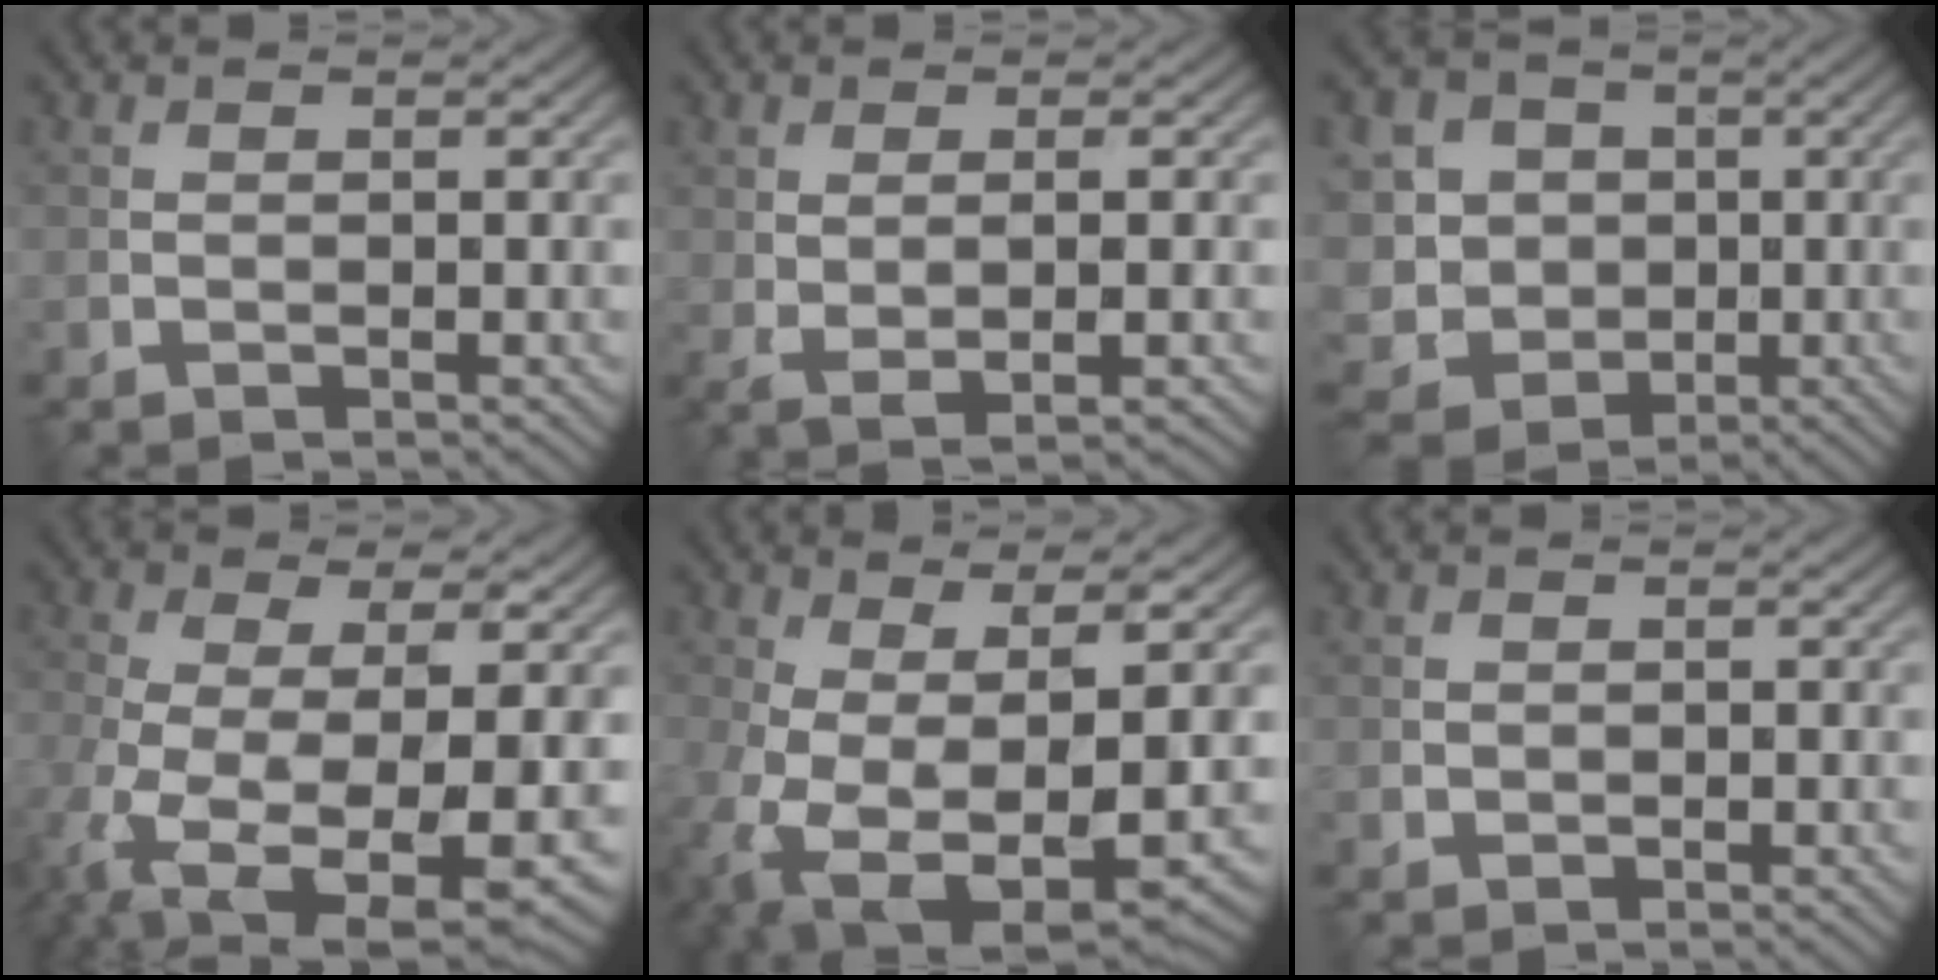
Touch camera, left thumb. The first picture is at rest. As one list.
[{"total": 2.7, "force": [0.2, 0.5, 2.7], "torque": [-0.059, -0.004, 0.006]}, {"total": 9.4, "force": [-1.3, 8.4, 4.0], "torque": [-0.138, -0.001, -0.039]}, {"total": 13.7, "force": [-5.0, 5.9, 11.3], "torque": [-0.244, -0.051, -0.065]}, {"total": 10.4, "force": [-3.1, 4.8, 8.7], "torque": [-0.204, -0.046, -0.036]}, {"total": 0.6, "force": [0.1, 0.6, 0.1], "torque": [-0.003, -0.004, 0.002]}]